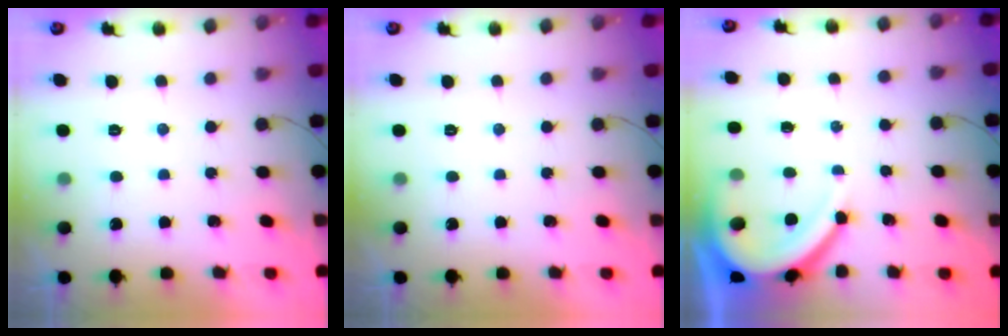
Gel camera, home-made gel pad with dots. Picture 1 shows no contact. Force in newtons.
{"total": 0.0}
{"total": 10.3, "press": 10.2, "slide": 0.9}